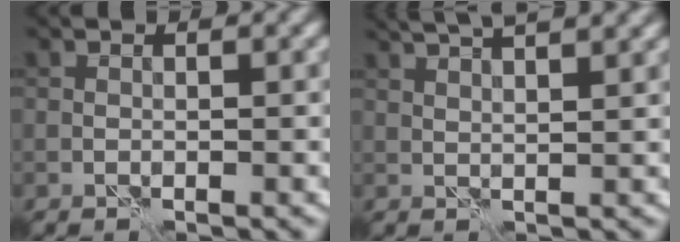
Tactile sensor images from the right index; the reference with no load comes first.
{"total": 7.3, "force": [4.9, 2.5, 4.8], "torque": [-0.051, 0.039, 0.047]}